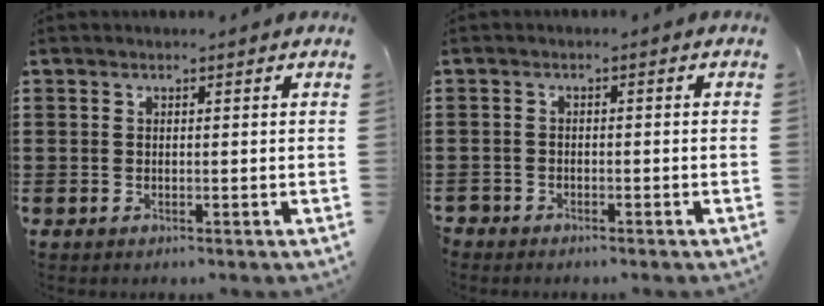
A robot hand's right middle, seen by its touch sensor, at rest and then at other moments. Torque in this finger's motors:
{"motor_torque": [0.50, 0.14, -0.09, 0.04]}